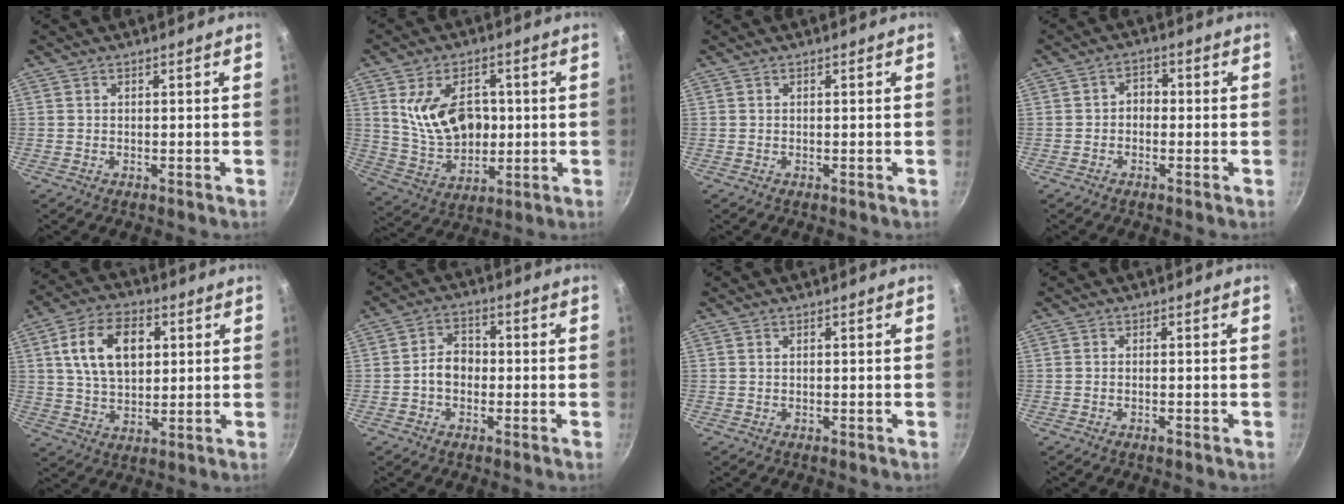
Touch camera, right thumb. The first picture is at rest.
{"total": 14.3, "force": [2.1, 9.8, 10.3], "torque": [-0.144, -0.013, 0.049]}
{"total": 0.0}
{"total": 2.8, "force": [-0.6, 2.2, 1.6], "torque": [-0.011, 0.013, -0.016]}
{"total": 13.5, "force": [3.4, 8.6, 9.8], "torque": [-0.150, 0.001, 0.057]}
{"total": 5.2, "force": [-0.9, 4.0, 3.2], "torque": [-0.028, 0.022, -0.023]}
{"total": 0.0}
{"total": 1.1, "force": [-0.6, 0.3, 0.8], "torque": [-0.022, 0.004, -0.012]}